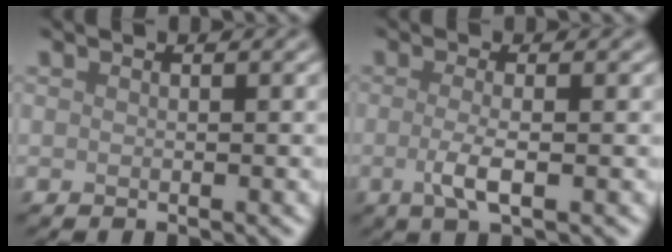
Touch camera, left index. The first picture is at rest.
{"total": 2.8, "force": [-0.5, 0.8, 2.6], "torque": [-0.053, -0.005, -0.014]}